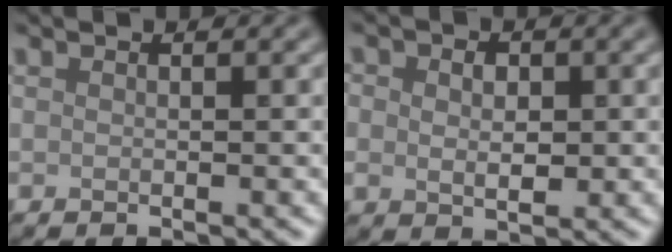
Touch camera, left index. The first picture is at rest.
{"total": 4.9, "force": [1.0, 3.7, 3.0], "torque": [-0.026, 0.026, -0.011]}